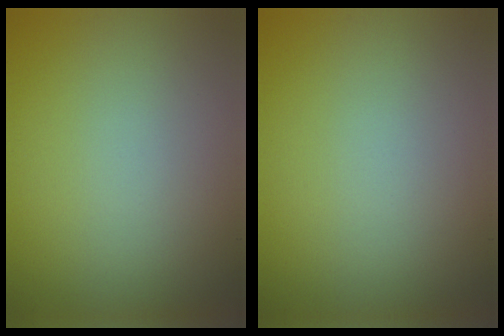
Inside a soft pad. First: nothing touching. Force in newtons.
{"total": 0.0}